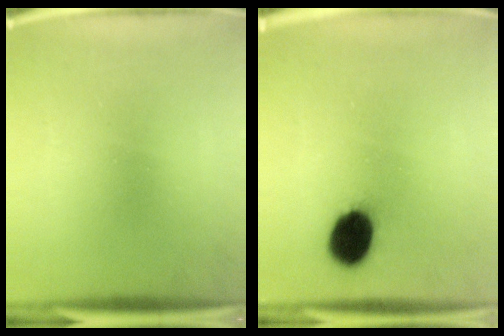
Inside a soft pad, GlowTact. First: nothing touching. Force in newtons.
{"total": 10.5}